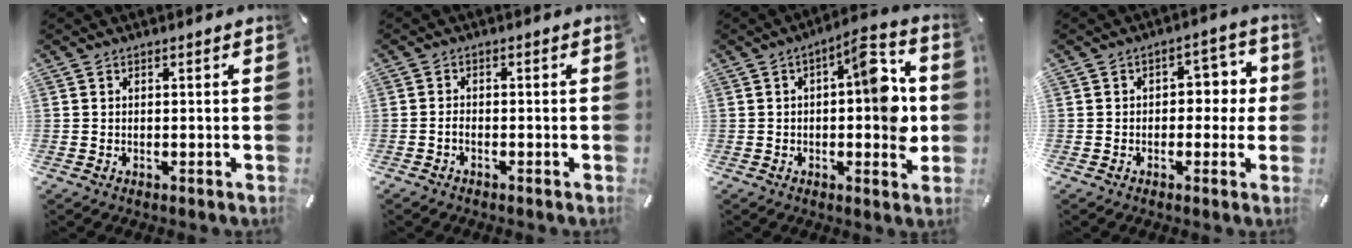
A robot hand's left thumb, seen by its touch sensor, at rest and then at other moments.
{"total": 1.3, "force": [-0.9, 0.6, 0.8], "torque": [-0.016, 0.003, -0.017]}
{"total": 13.4, "force": [1.0, 4.9, 12.4], "torque": [-0.149, -0.008, 0.012]}
{"total": 6.2, "force": [-0.1, 4.3, 4.4], "torque": [-0.048, 0.003, -0.014]}